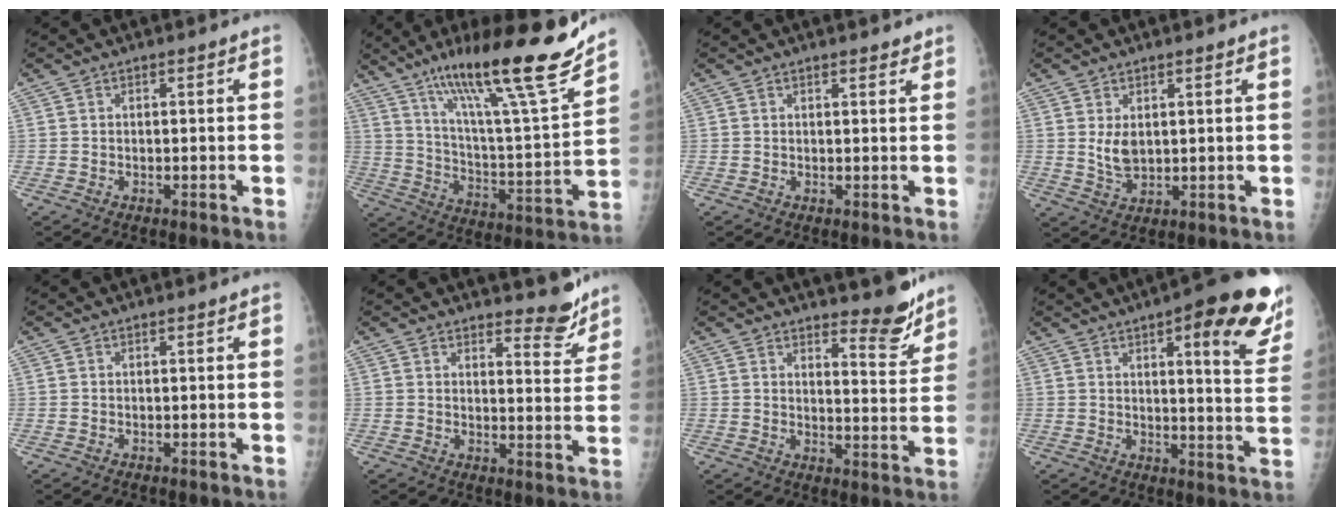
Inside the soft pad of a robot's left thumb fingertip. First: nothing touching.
{"total": 24.3, "force": [16.8, 2.8, 17.3], "torque": [-0.259, -0.067, 0.280]}
{"total": 1.8, "force": [1.5, 0.6, 0.7], "torque": [-0.002, -0.006, 0.019]}
{"total": 4.2, "force": [1.3, 2.5, 3.1], "torque": [-0.051, -0.017, 0.033]}
{"total": 0.0}
{"total": 5.9, "force": [5.3, 1.8, 1.8], "torque": [-0.002, -0.050, 0.071]}
{"total": 7.3, "force": [6.3, 1.6, 3.2], "torque": [-0.021, -0.059, 0.090]}
{"total": 18.3, "force": [9.9, 4.9, 14.6], "torque": [-0.152, -0.042, 0.120]}